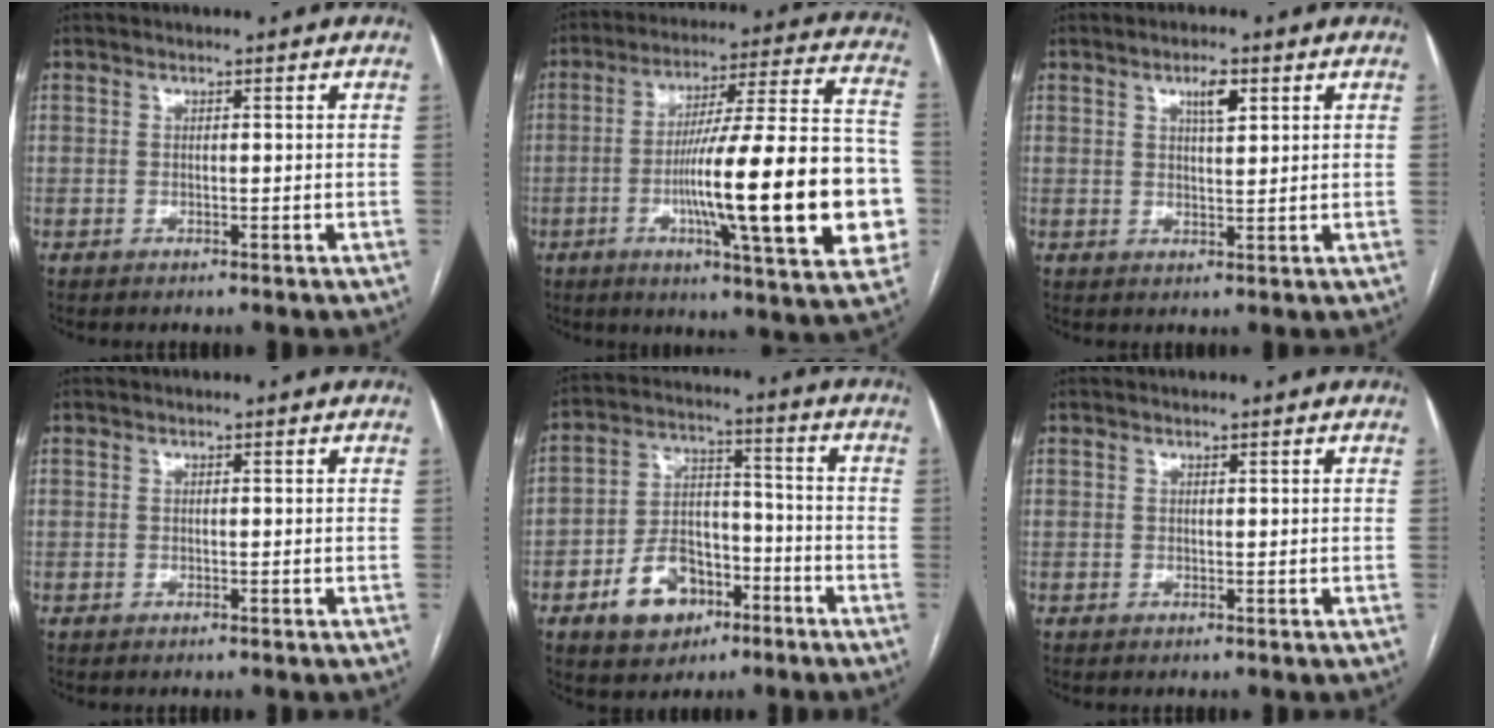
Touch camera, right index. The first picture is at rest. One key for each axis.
{"total": 26.2, "fx": -5.3, "fy": 2.7, "fz": 25.5, "tx": -0.326, "ty": 0.010, "tz": -0.079}
{"total": 3.5, "fx": 1.7, "fy": 0.9, "fz": 2.9, "tx": -0.048, "ty": 0.000, "tz": 0.029}
{"total": 0.0}
{"total": 10.8, "fx": -5.3, "fy": 7.3, "fz": 5.8, "tx": -0.110, "ty": 0.025, "tz": -0.082}
{"total": 0.0}